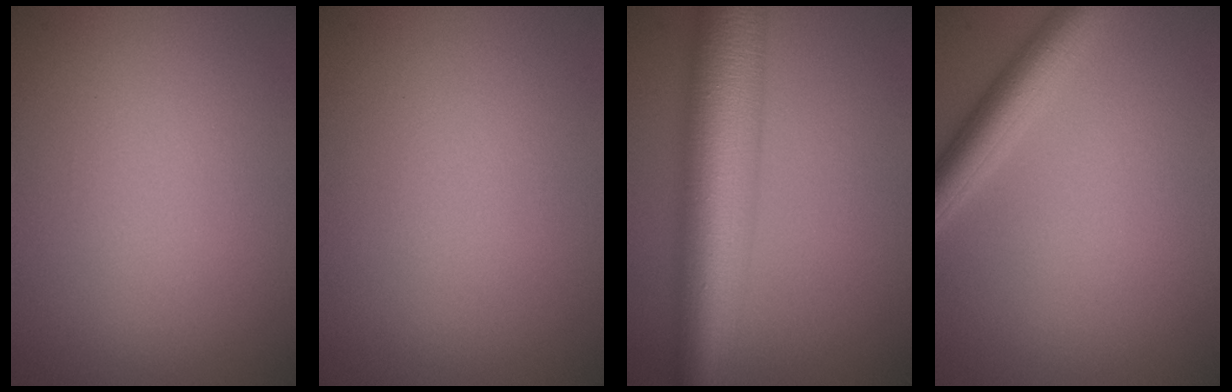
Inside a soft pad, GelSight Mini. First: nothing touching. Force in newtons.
{"total": 0.0}
{"total": 11.6, "press": 11.6, "slide": 0.1}
{"total": 4.1, "press": 4.1, "slide": 0.3}